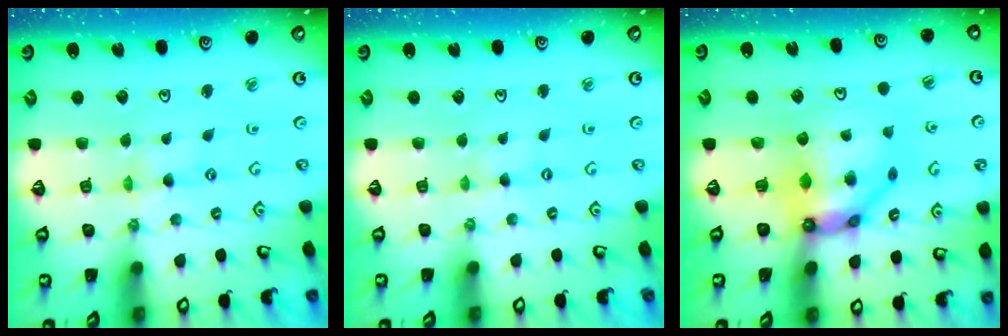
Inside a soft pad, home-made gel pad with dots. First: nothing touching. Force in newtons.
{"total": 0.0}
{"total": 11.1, "press": 11.0, "slide": 1.4}